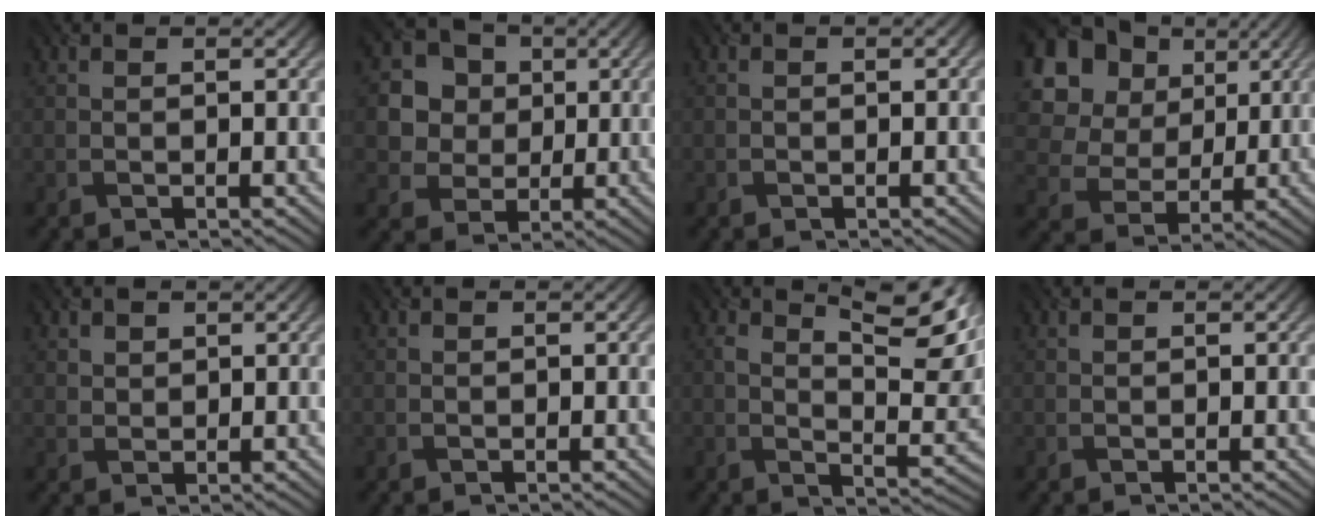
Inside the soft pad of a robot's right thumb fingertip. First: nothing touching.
{"total": 7.3, "force": [1.2, 6.7, 2.8], "torque": [-0.092, 0.007, 0.008]}
{"total": 0.5, "force": [-0.2, 0.4, 0.3], "torque": [-0.004, -0.003, -0.005]}
{"total": 16.1, "force": [6.8, 12.4, 7.8], "torque": [-0.232, 0.040, 0.165]}
{"total": 1.6, "force": [0.9, 1.3, 0.4], "torque": [-0.019, -0.007, 0.022]}
{"total": 0.0}
{"total": 9.3, "force": [4.1, 3.2, 7.7], "torque": [-0.136, -0.003, 0.071]}
{"total": 0.0}